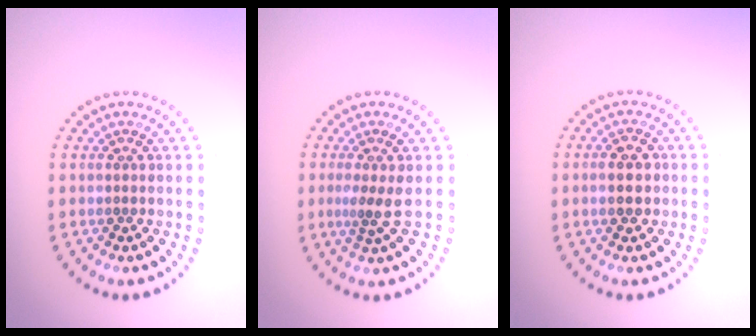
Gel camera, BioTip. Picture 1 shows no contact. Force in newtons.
{"total": 2.1, "press": 1.6, "slide": 1.5}
{"total": 2.5, "press": 2.5, "slide": 0.1}